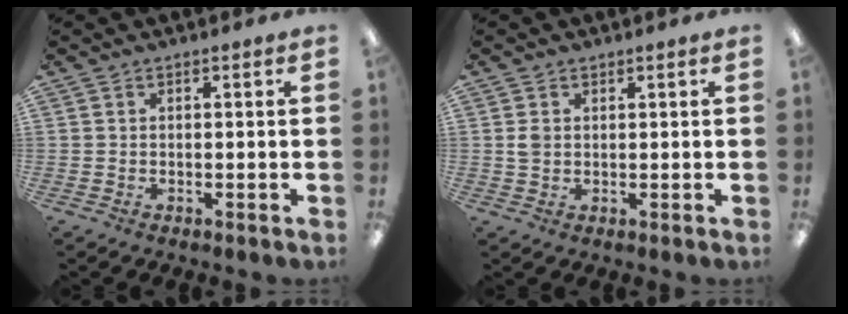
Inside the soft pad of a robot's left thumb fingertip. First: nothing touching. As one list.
[{"total": 2.2, "force": [0.8, 1.7, 1.1], "torque": [-0.015, 0.000, 0.013]}]